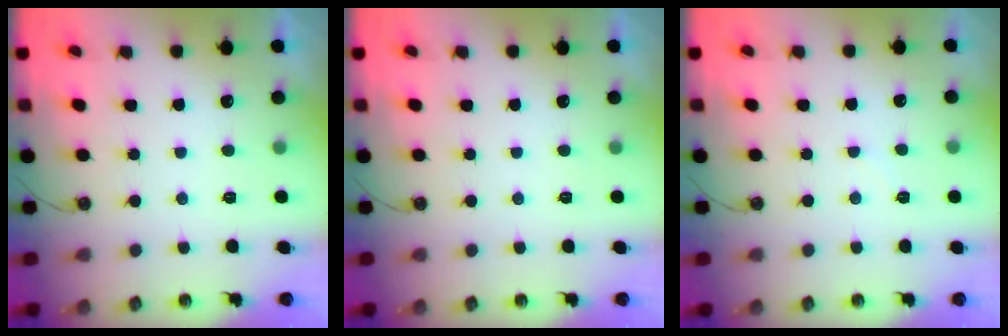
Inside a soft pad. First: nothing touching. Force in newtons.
{"total": 0.0}
{"total": 4.4, "press": 4.3, "slide": 0.7}